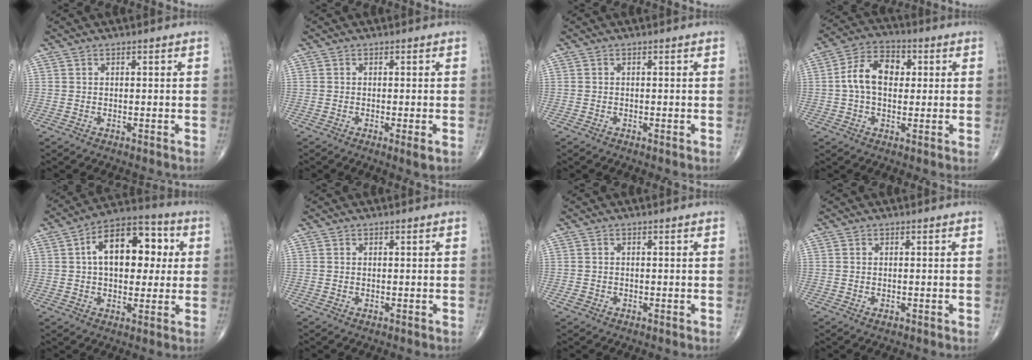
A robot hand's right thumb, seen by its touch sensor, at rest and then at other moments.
{"total": 1.9, "force": [-0.6, 0.1, 1.8], "torque": [-0.033, -0.008, -0.012]}
{"total": 0.0}
{"total": 9.8, "force": [1.0, 6.5, 7.2], "torque": [-0.118, 0.023, 0.010]}
{"total": 16.4, "force": [3.1, 9.6, 13.0], "torque": [-0.163, 0.022, 0.041]}
{"total": 0.0}
{"total": 1.2, "force": [-0.5, 1.0, 0.5], "torque": [-0.009, 0.006, -0.009]}
{"total": 0.9, "force": [-0.3, 0.5, 0.7], "torque": [-0.011, 0.000, -0.005]}